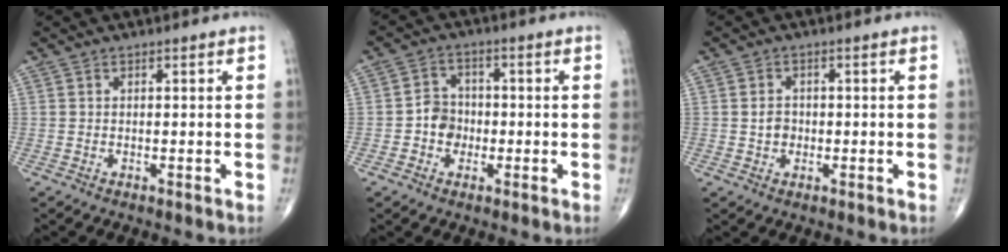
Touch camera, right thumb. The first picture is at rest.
{"total": 5.1, "force": [-1.2, 4.5, 2.1], "torque": [-0.007, 0.015, -0.030]}
{"total": 2.9, "force": [-0.2, 2.4, 1.5], "torque": [-0.011, 0.005, -0.005]}